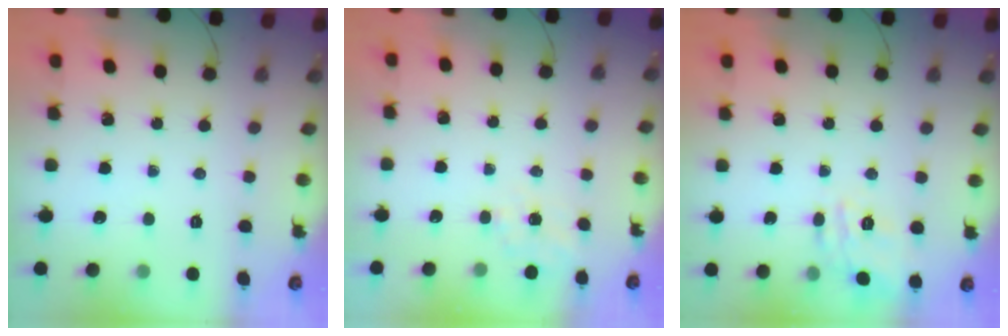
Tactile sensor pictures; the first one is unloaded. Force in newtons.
{"total": 5.1, "press": 4.9, "slide": 1.5}
{"total": 7.3, "press": 7.3, "slide": 0.9}